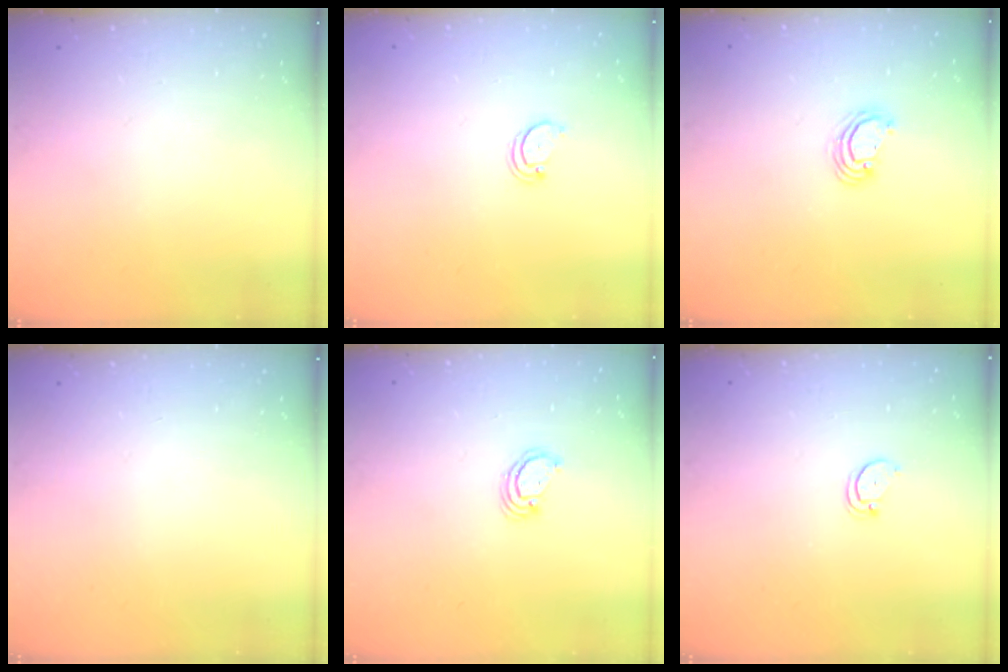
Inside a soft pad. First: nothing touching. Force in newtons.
{"total": 2.0, "press": 2.0, "slide": 0.2}
{"total": 3.0, "press": 3.0, "slide": 0.3}
{"total": 0.0}
{"total": 2.3, "press": 2.3, "slide": 0.1}
{"total": 2.7, "press": 2.7, "slide": 0.2}